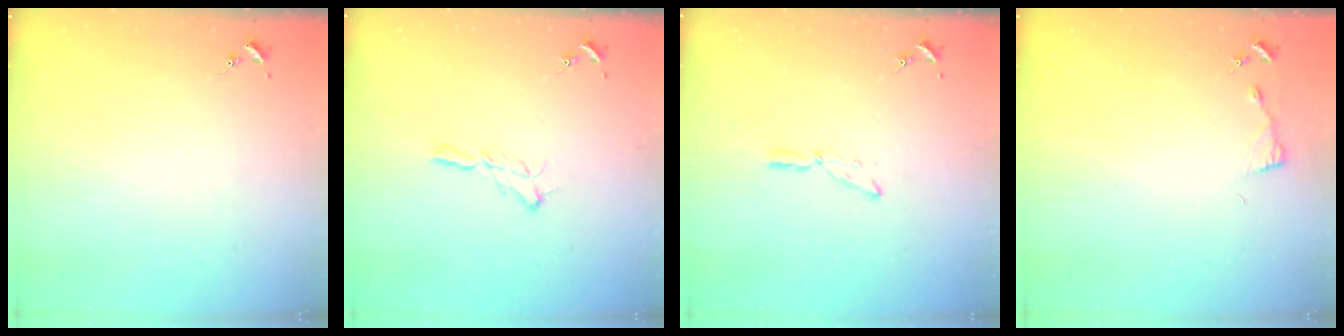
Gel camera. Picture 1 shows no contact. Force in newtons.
{"total": 6.9, "press": 6.9, "slide": 0.1}
{"total": 6.5, "press": 6.5, "slide": 0.4}
{"total": 2.9, "press": 2.9, "slide": 0.4}